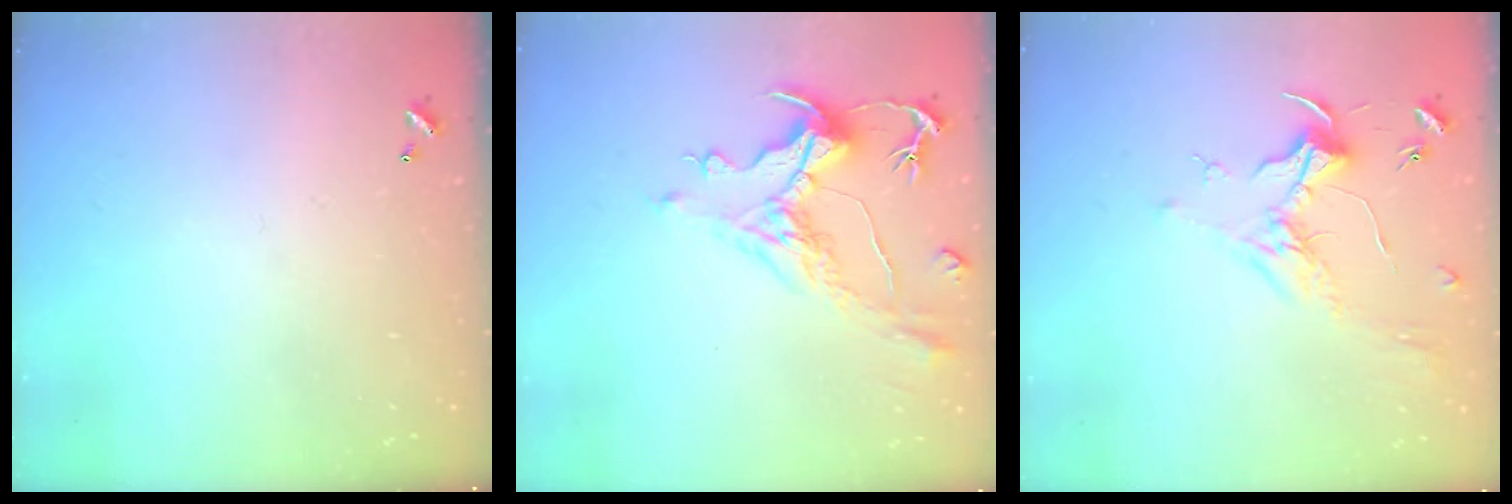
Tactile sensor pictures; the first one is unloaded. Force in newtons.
{"total": 1.5, "press": 0.3, "slide": 1.5}
{"total": 1.8, "press": 1.6, "slide": 0.6}